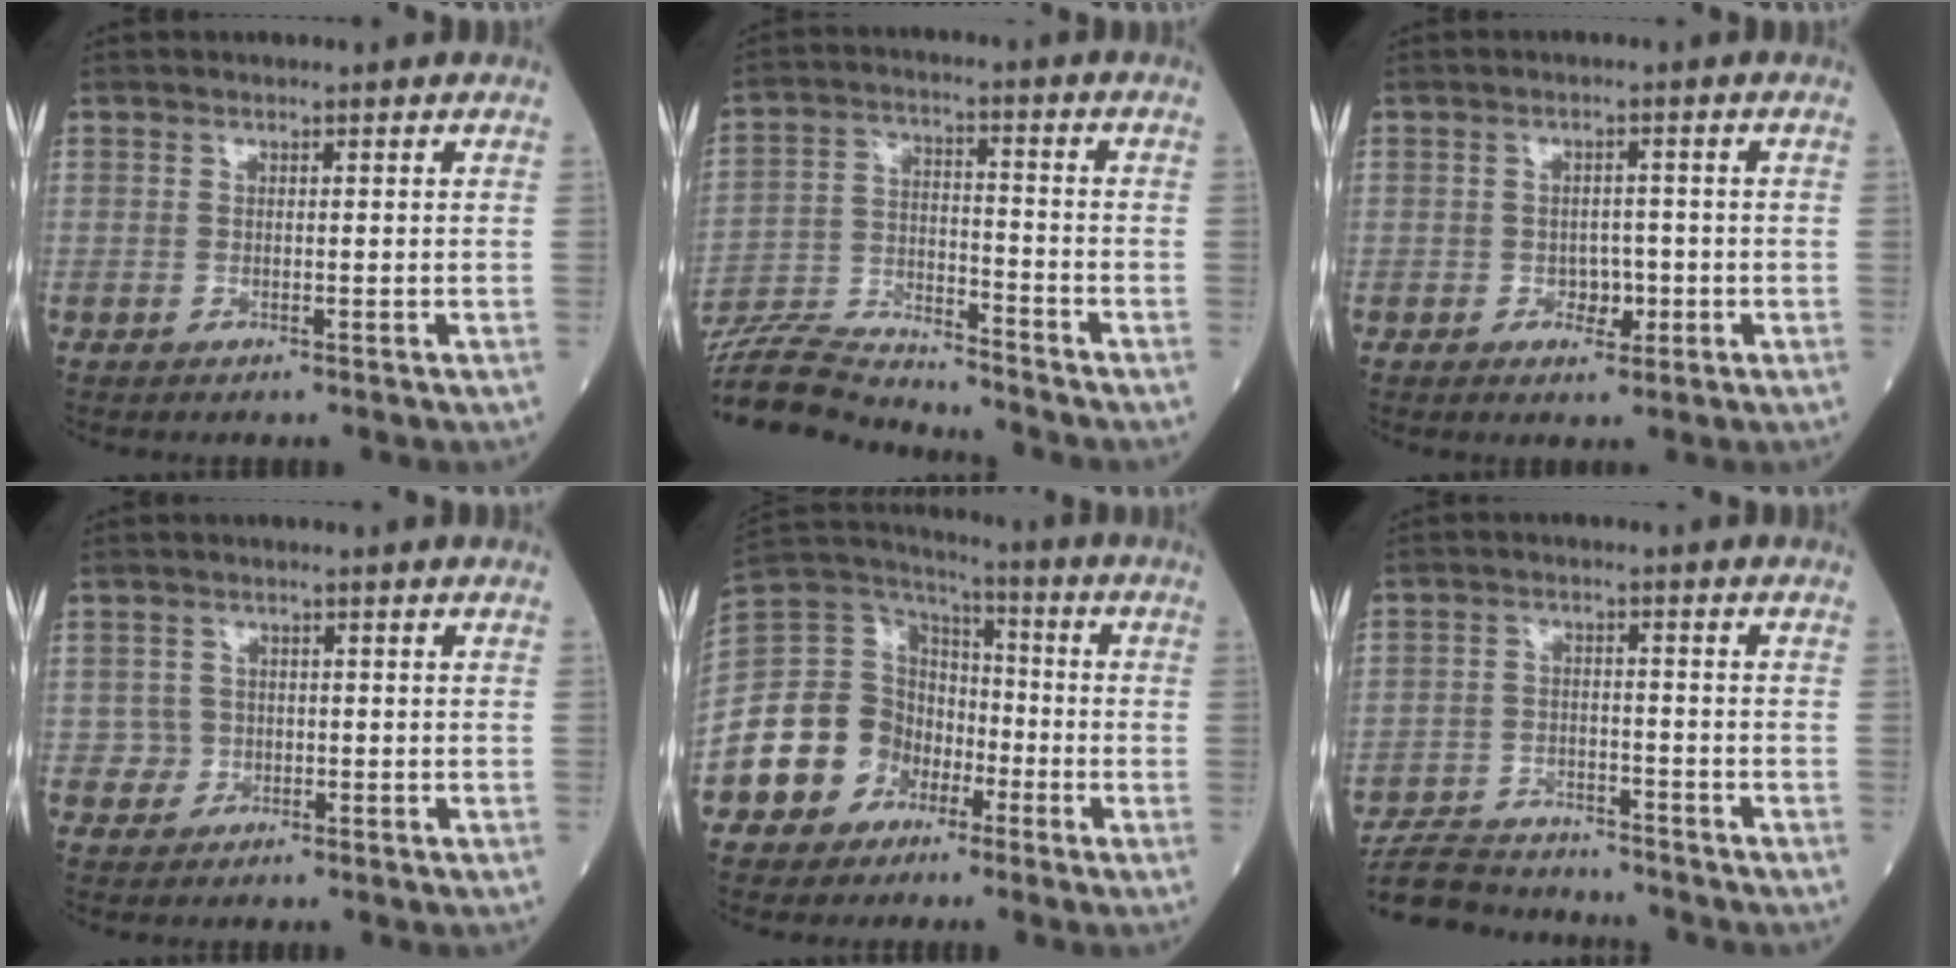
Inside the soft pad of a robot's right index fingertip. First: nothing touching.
{"total": 12.6, "force": [-12.5, 1.1, 1.7], "torque": [-0.036, 0.016, -0.230]}
{"total": 3.0, "force": [-1.0, 2.0, 2.0], "torque": [-0.022, 0.006, -0.012]}
{"total": 1.8, "force": [-0.1, 1.8, -0.3], "torque": [0.018, 0.011, -0.007]}
{"total": 12.5, "force": [-5.4, 10.5, 4.2], "torque": [-0.097, 0.049, -0.098]}
{"total": 10.5, "force": [-9.9, 2.8, 1.9], "torque": [-0.040, 0.014, -0.162]}